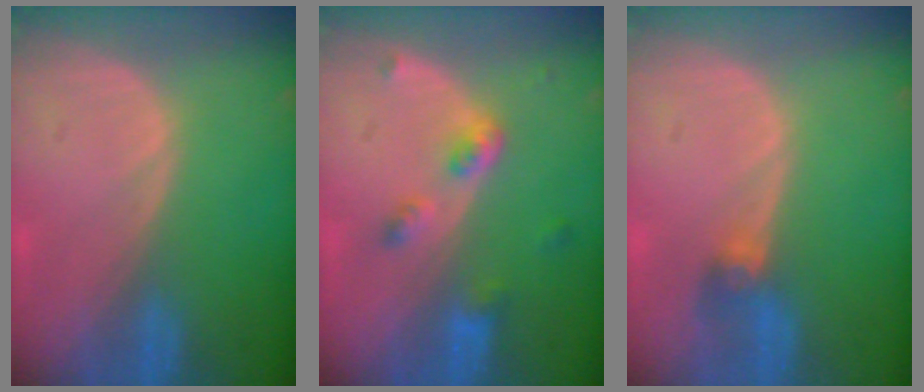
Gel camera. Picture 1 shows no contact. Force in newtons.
{"total": 4.4, "press": 4.0, "slide": 1.7}
{"total": 2.6, "press": 2.6, "slide": 0.6}